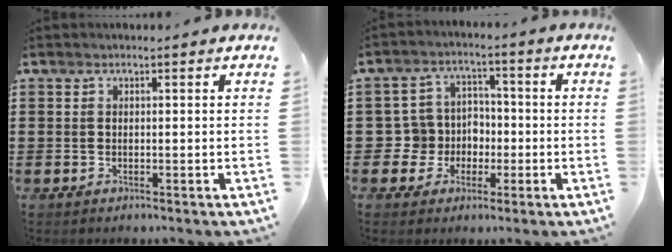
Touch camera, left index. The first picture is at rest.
{"total": 6.2, "force": [-0.9, 6.0, 1.6], "torque": [-0.060, 0.011, -0.014]}